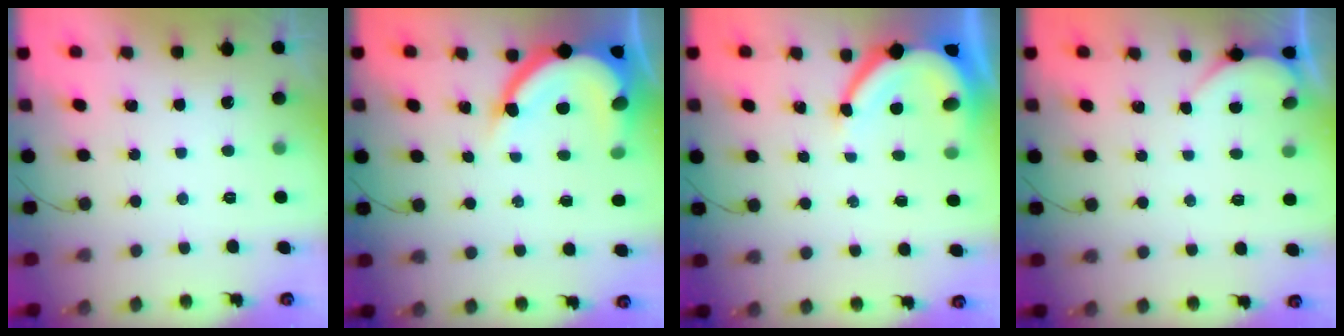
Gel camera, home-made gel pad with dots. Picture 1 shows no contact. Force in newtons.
{"total": 12.7, "press": 12.7, "slide": 0.9}
{"total": 8.5, "press": 8.4, "slide": 1.0}
{"total": 1.9, "press": 1.9, "slide": 0.1}